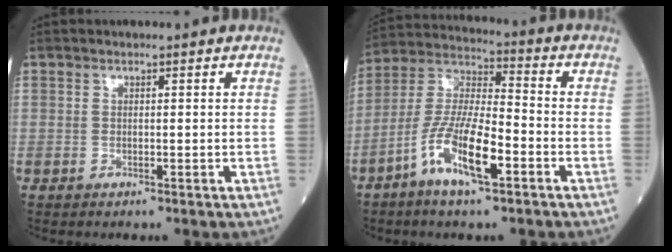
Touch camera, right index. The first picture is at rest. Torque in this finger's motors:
{"motor_torque": [0.10, -0.02, 0.14, 0.04]}